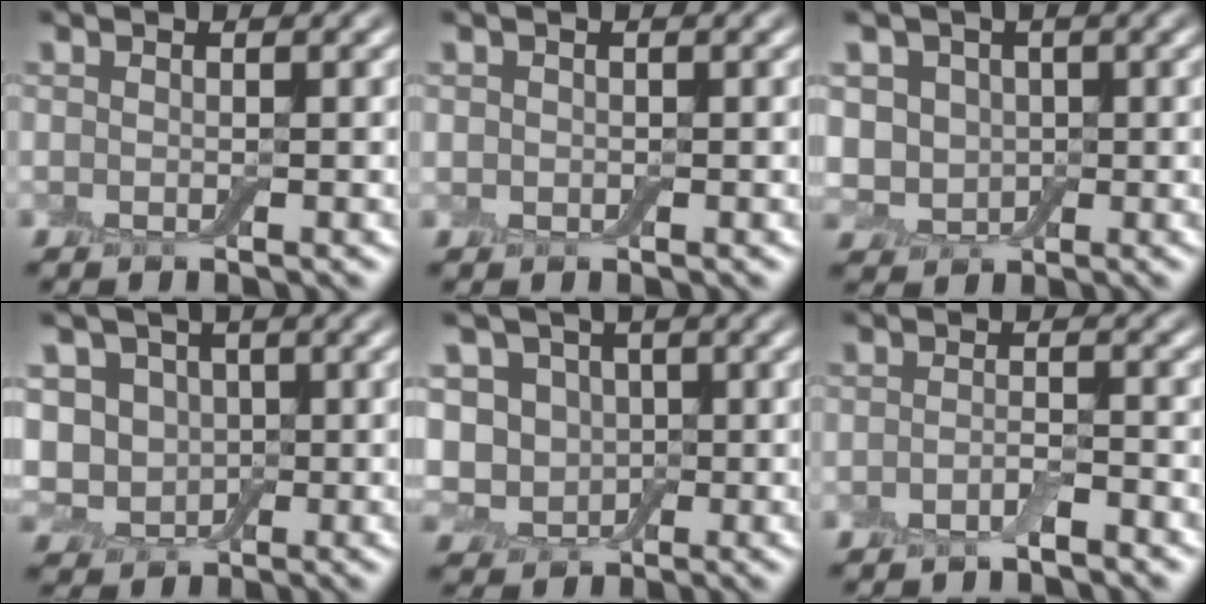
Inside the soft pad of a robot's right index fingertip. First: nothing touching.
{"total": 0.6, "force": [0.1, 0.6, -0.1], "torque": [0.006, -0.001, -0.001]}
{"total": 3.7, "force": [0.7, 3.4, 1.3], "torque": [-0.013, 0.011, -0.006]}
{"total": 5.8, "force": [1.2, 5.0, 2.6], "torque": [-0.031, 0.022, -0.014]}
{"total": 6.5, "force": [1.4, 5.6, 3.0], "torque": [-0.040, 0.024, -0.013]}
{"total": 1.4, "force": [-1.0, 0.3, 0.9], "torque": [-0.021, 0.003, -0.022]}